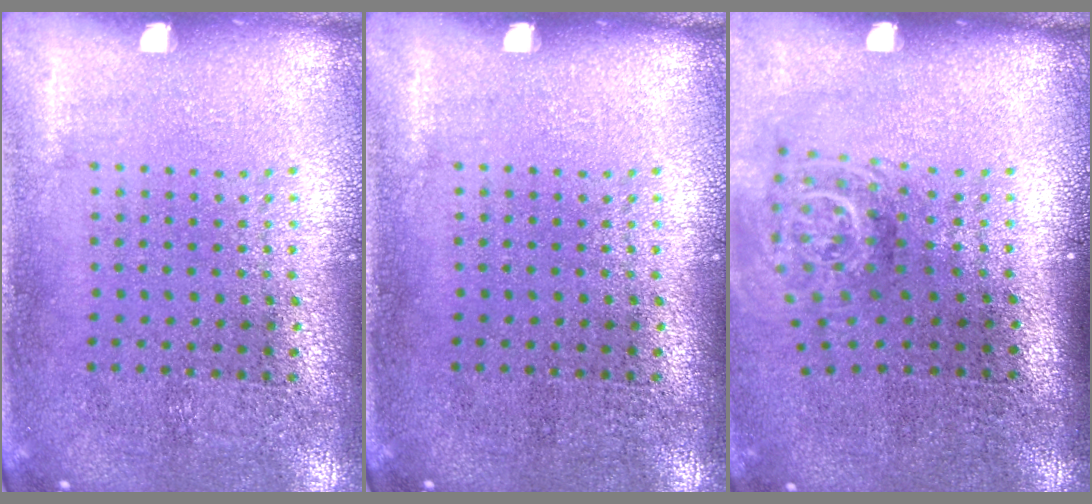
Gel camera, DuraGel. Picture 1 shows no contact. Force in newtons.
{"total": 0.0}
{"total": 1.9, "press": 1.3, "slide": 1.3}